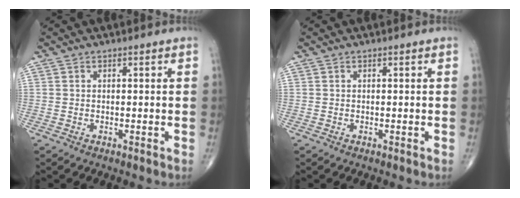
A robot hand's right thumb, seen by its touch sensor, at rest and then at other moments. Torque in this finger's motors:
{"motor_torque": [0.16, 0.16, 0.00, 0.00, 0.00]}